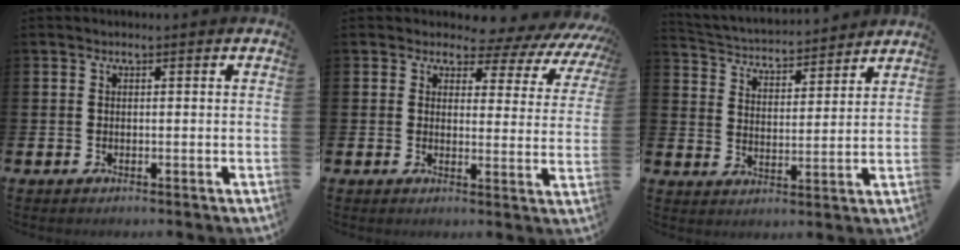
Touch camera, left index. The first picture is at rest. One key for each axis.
{"total": 3.1, "fx": 2.1, "fy": 2.2, "fz": 0.7, "tx": -0.009, "ty": -0.033, "tz": 0.020}
{"total": 4.0, "fx": 3.9, "fy": 0.9, "fz": 0.1, "tx": -0.024, "ty": -0.038, "tz": 0.061}